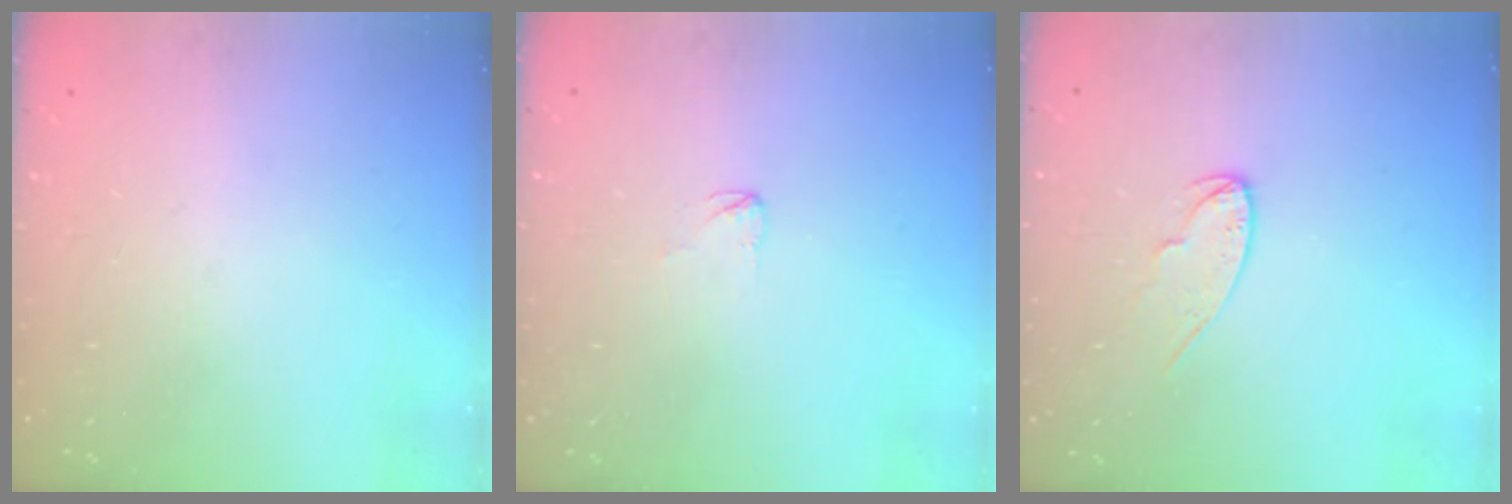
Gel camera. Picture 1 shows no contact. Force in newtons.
{"total": 2.3, "press": 2.3, "slide": 0.2}
{"total": 6.6, "press": 6.6, "slide": 0.6}